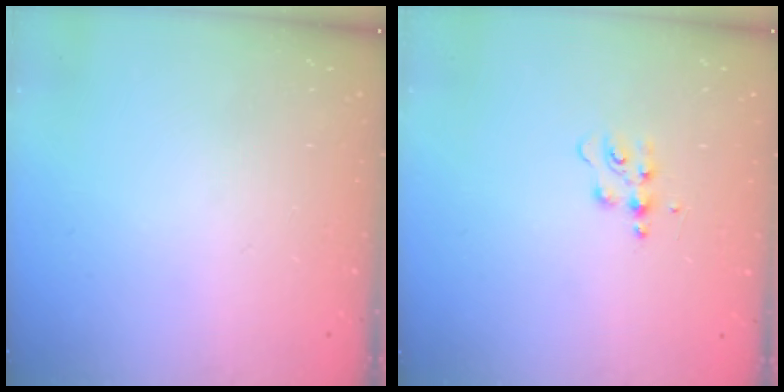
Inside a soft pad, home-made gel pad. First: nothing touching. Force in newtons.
{"total": 6.7, "press": 6.7, "slide": 0.6}